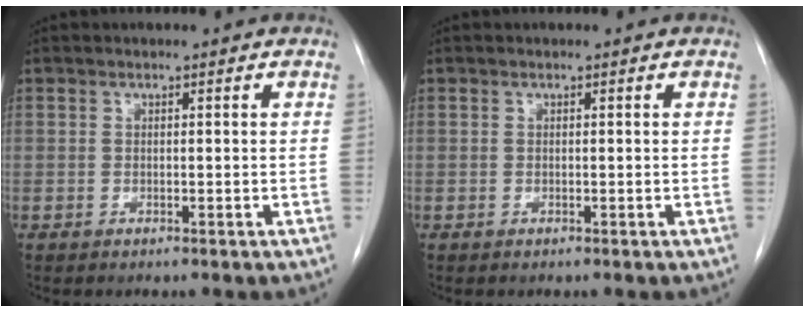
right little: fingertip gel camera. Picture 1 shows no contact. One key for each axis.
{"total": 0.0}